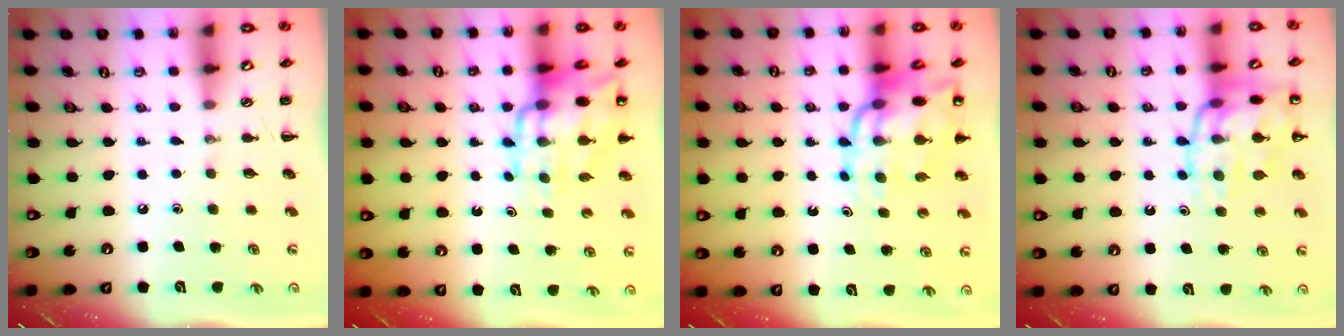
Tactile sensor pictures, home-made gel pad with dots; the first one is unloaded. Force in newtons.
{"total": 14.7, "press": 14.2, "slide": 3.8}
{"total": 16.0, "press": 15.5, "slide": 3.9}
{"total": 16.8, "press": 16.7, "slide": 1.9}